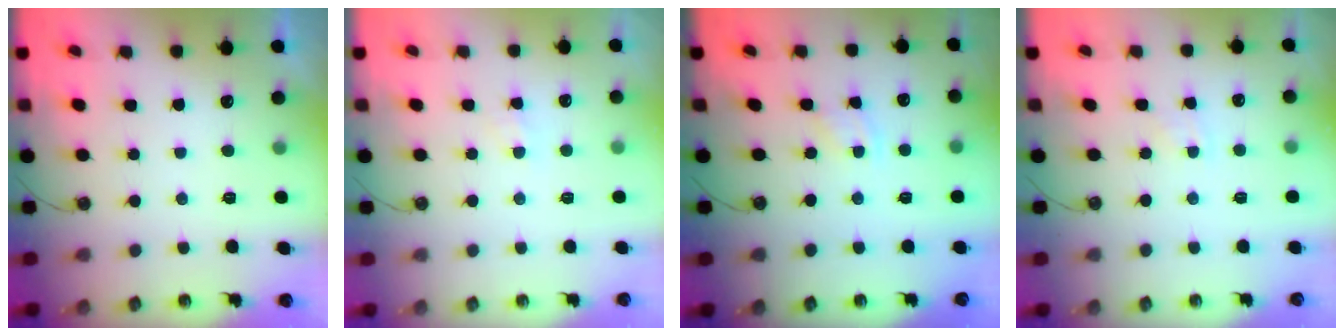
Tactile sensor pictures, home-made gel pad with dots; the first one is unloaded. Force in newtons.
{"total": 5.3, "press": 5.2, "slide": 0.7}
{"total": 2.4, "press": 2.4, "slide": 0.3}
{"total": 2.7, "press": 2.7, "slide": 0.3}